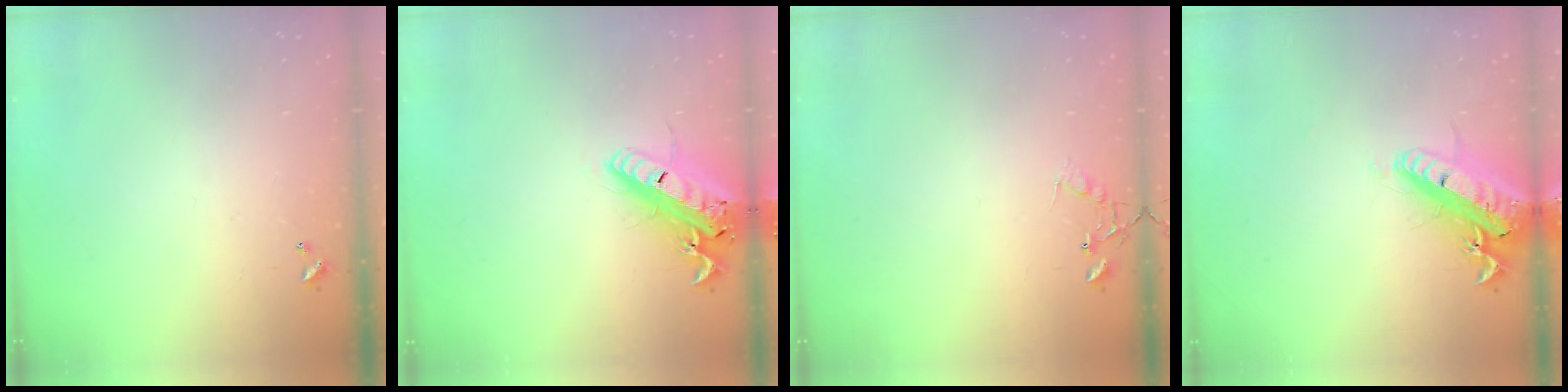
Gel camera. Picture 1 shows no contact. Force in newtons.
{"total": 21.8, "press": 21.4, "slide": 4.2}
{"total": 7.5, "press": 7.5, "slide": 0.4}
{"total": 23.1, "press": 22.6, "slide": 5.0}